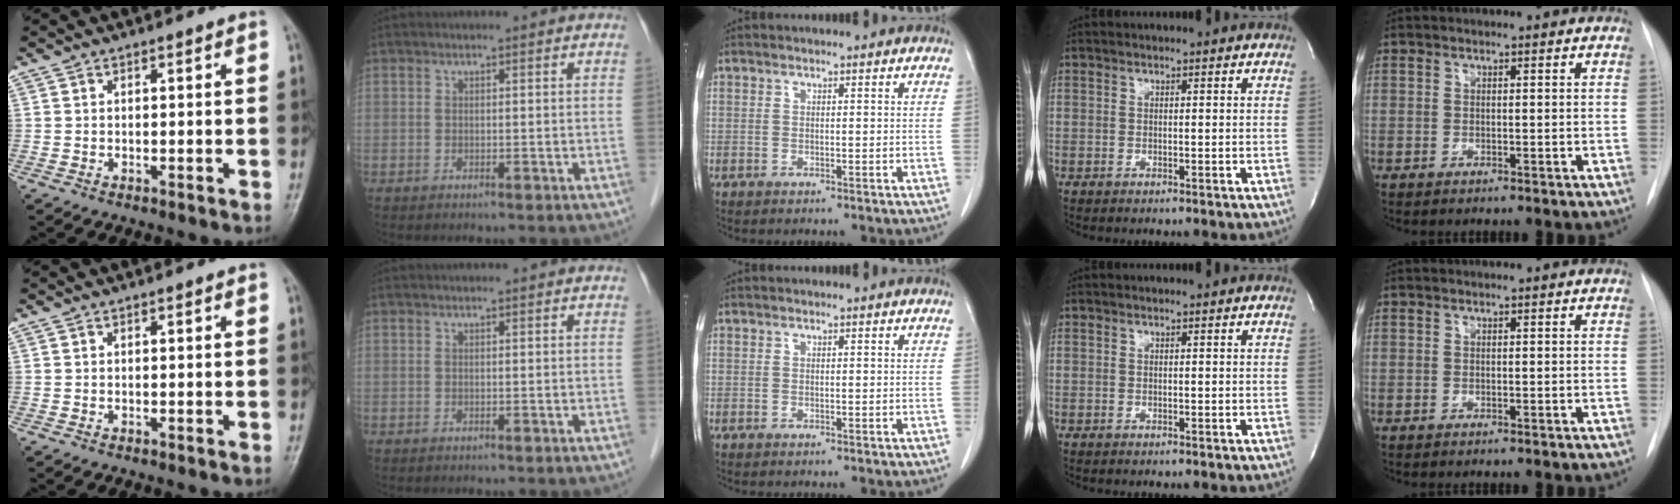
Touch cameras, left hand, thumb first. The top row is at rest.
{}